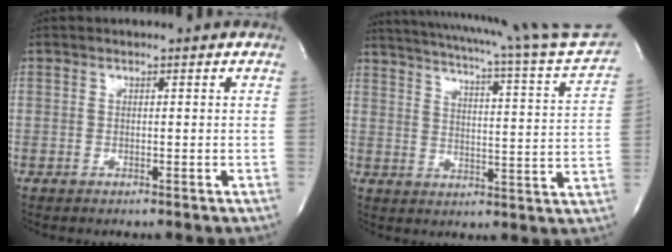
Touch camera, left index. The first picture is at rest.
{"total": 23.9, "force": [21.0, 0.4, 11.5], "torque": [-0.177, -0.045, 0.260]}